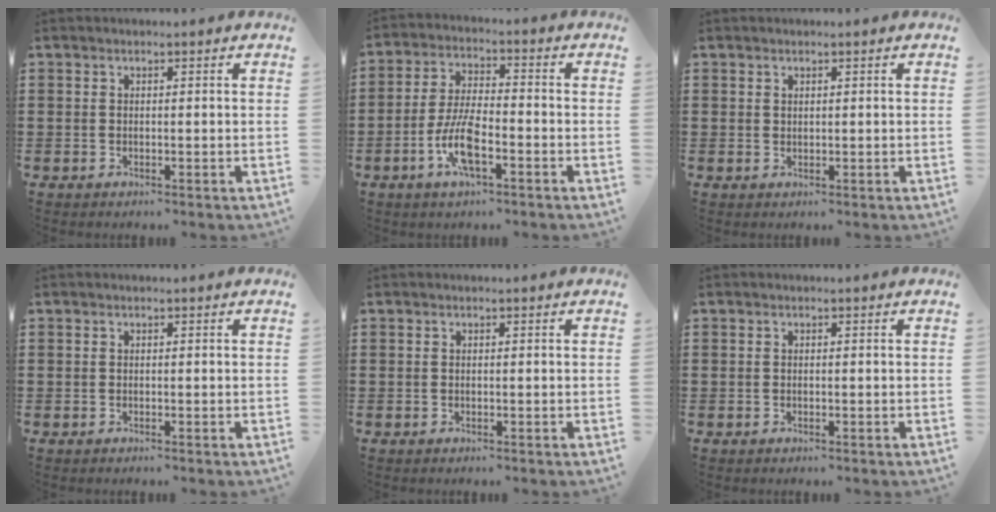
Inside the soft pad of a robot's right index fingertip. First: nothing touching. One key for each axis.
{"total": 7.7, "fx": -3.2, "fy": 2.4, "fz": 6.6, "tx": -0.147, "ty": -0.009, "tz": -0.063}
{"total": 0.6, "fx": 0.5, "fy": 0.4, "fz": 0.2, "tx": -0.005, "ty": 0.002, "tz": 0.009}
{"total": 0.0}
{"total": 0.0}
{"total": 0.0}